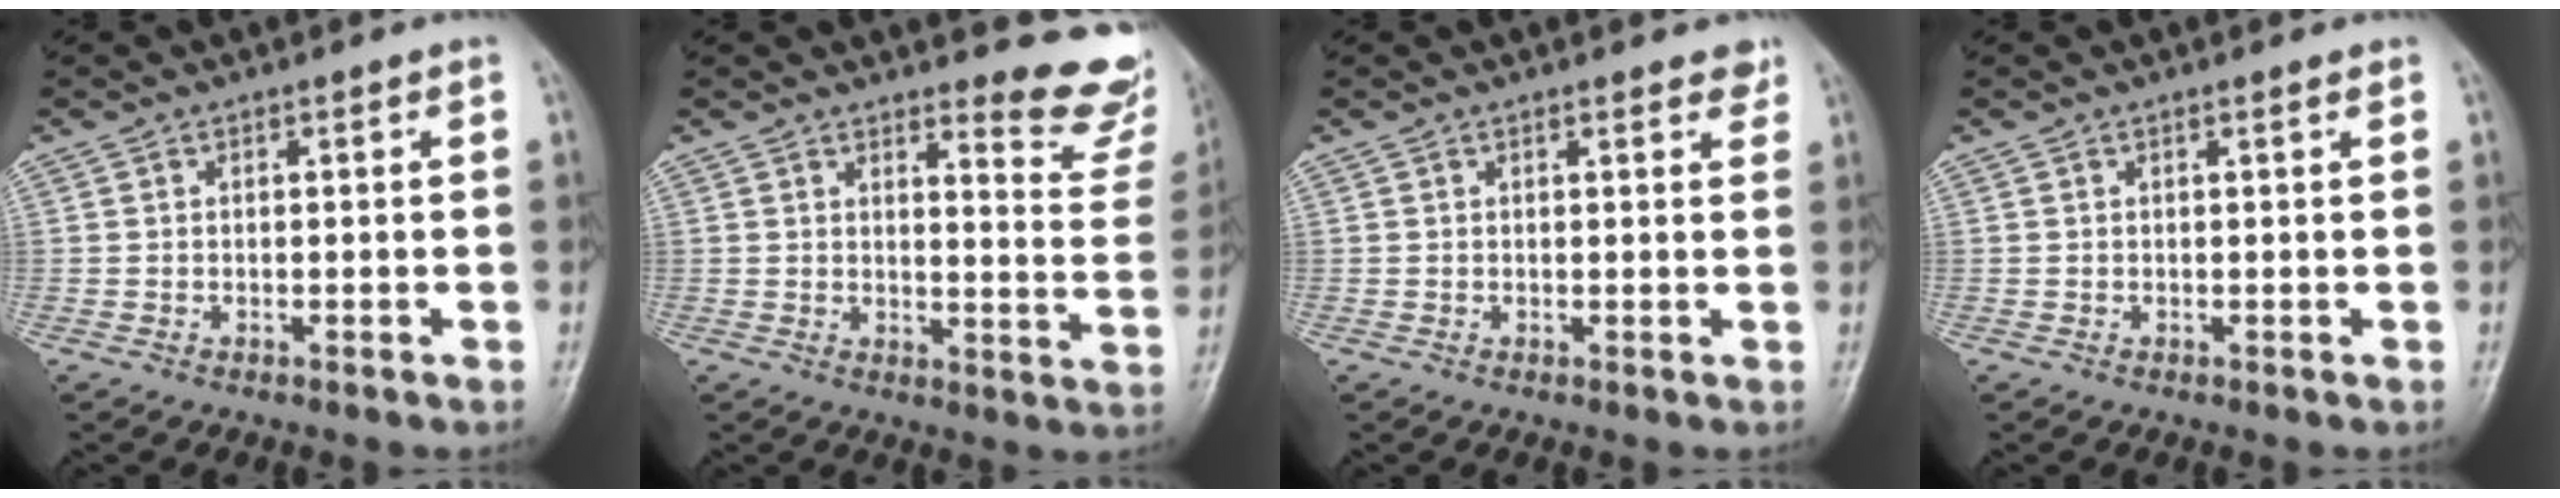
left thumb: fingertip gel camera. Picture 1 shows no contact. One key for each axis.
{"total": 11.8, "fx": 10.8, "fy": 2.6, "fz": 4.1, "tx": -0.018, "ty": -0.114, "tz": 0.107}
{"total": 2.6, "fx": 2.0, "fy": 0.9, "fz": 1.4, "tx": -0.003, "ty": -0.004, "tz": 0.018}
{"total": 0.6, "fx": 0.4, "fy": 0.0, "fz": 0.4, "tx": -0.009, "ty": 0.001, "tz": 0.006}